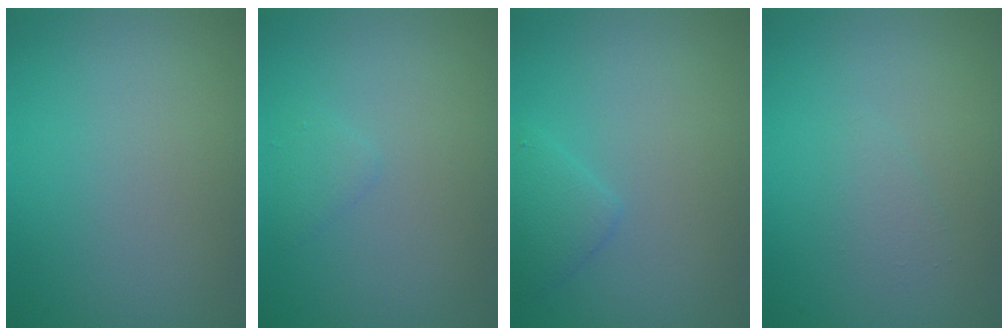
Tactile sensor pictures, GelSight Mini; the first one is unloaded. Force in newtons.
{"total": 0.9, "press": 0.9, "slide": 0.0}
{"total": 1.7, "press": 1.7, "slide": 0.1}
{"total": 1.1, "press": 1.1, "slide": 0.1}